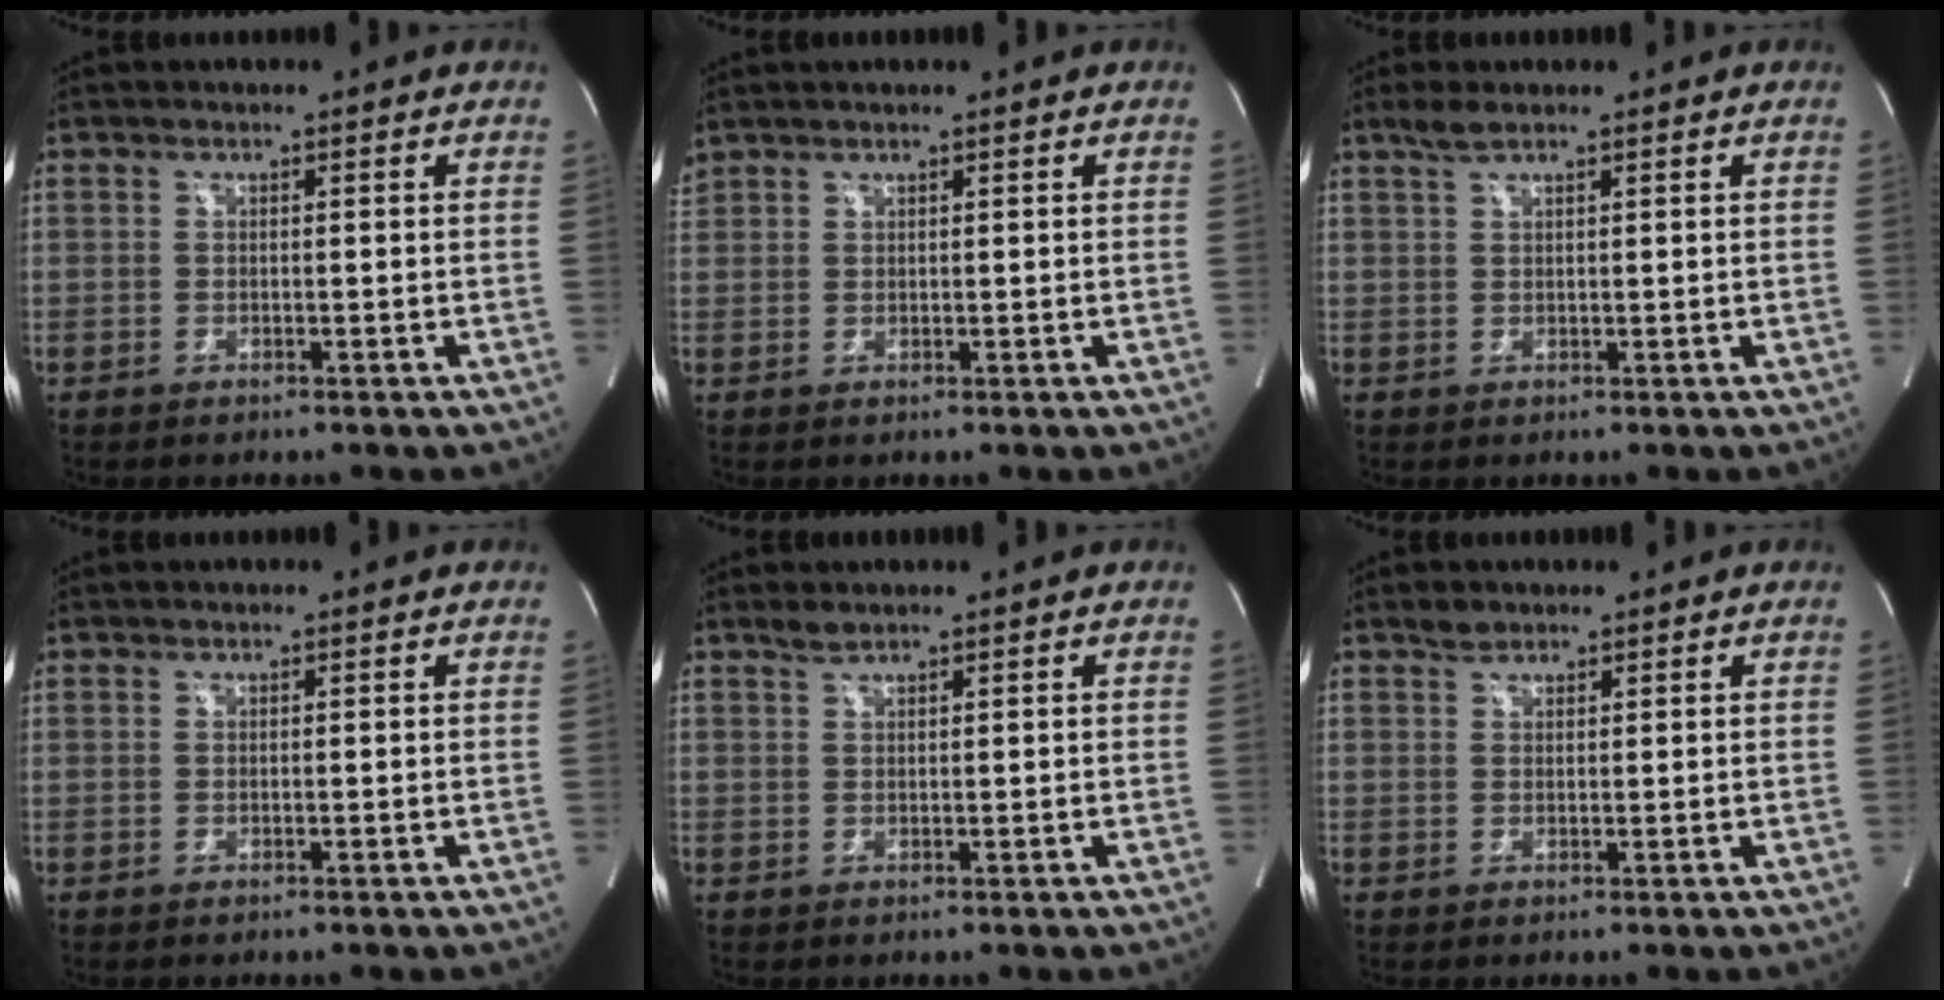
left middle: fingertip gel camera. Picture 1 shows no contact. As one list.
[{"total": 1.7, "force": [1.6, 0.4, 0.3], "torque": [-0.017, 0.019, 0.037]}, {"total": 2.0, "force": [1.6, 0.1, 1.1], "torque": [-0.033, 0.007, 0.036]}, {"total": 0.0}, {"total": 1.3, "force": [1.3, 0.1, 0.4], "torque": [-0.014, 0.003, 0.030]}, {"total": 1.6, "force": [1.4, 0.8, 0.3], "torque": [-0.011, 0.003, 0.027]}]